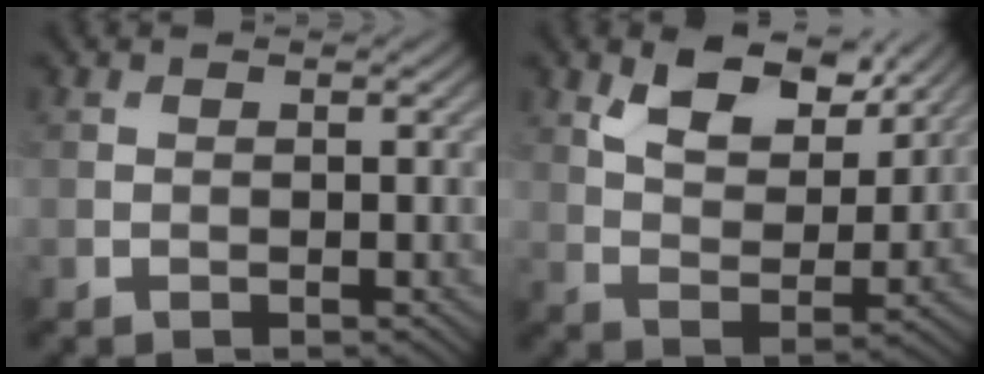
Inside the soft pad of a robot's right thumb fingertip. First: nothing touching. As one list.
[{"total": 8.6, "force": [5.3, 4.0, 5.5], "torque": [-0.110, -0.005, 0.096]}]